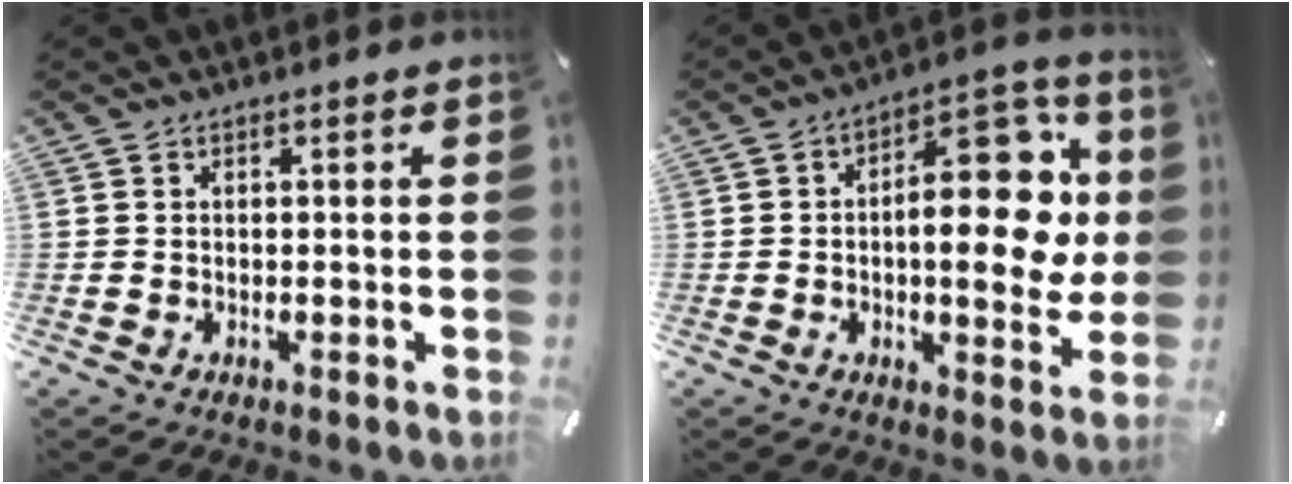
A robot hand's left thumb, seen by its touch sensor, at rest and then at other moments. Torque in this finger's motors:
{"motor_torque": [2.42, 2.59, 1.26, 0.06, 0.50]}